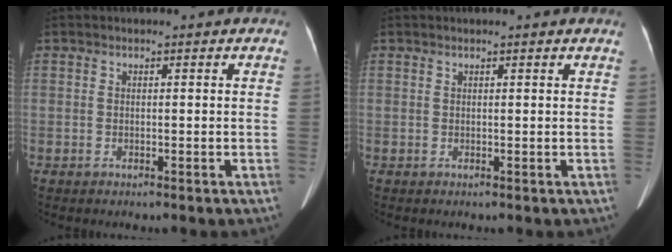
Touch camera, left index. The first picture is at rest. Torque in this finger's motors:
{"motor_torque": [-0.14, -0.07, 0.02, 0.02]}